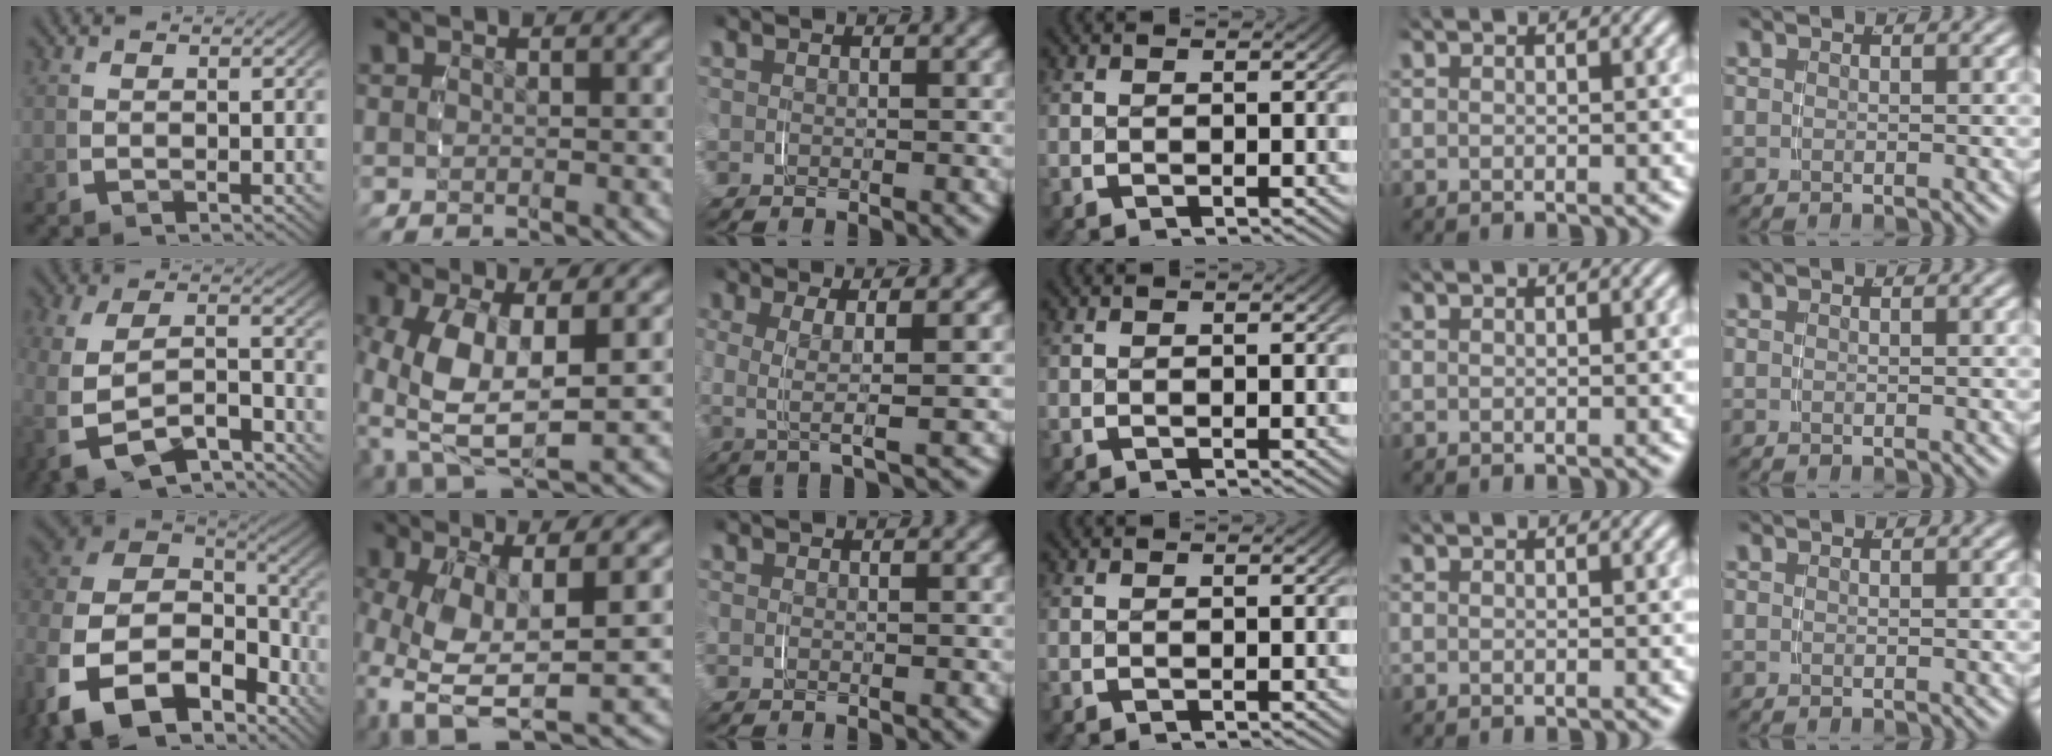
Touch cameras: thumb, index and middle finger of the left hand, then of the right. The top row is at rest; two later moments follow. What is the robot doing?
{"motion": "grasp_and_lifting", "object": "jacket"}